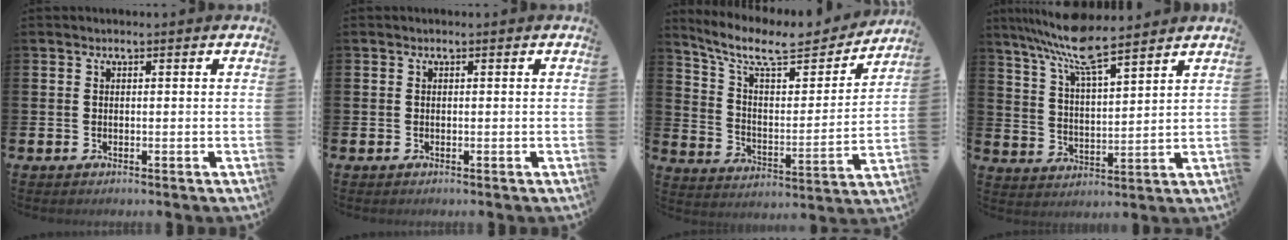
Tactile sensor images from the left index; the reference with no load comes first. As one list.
[{"total": 0.0}, {"total": 9.8, "force": [8.4, 3.0, 4.2], "torque": [-0.117, -0.053, 0.144]}, {"total": 9.2, "force": [8.2, 1.2, 4.0], "torque": [-0.098, -0.038, 0.148]}]